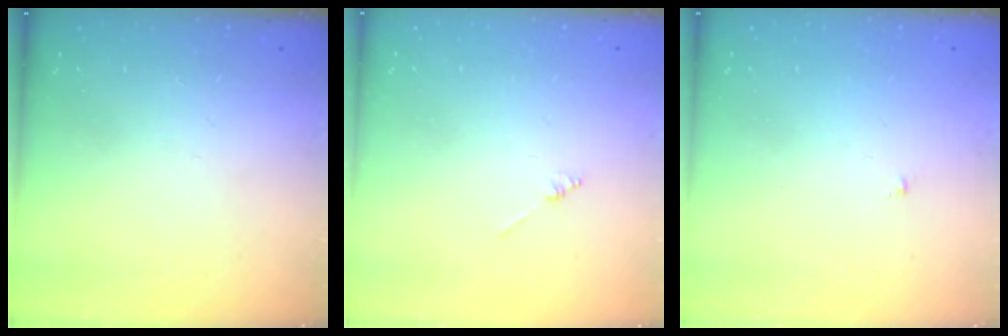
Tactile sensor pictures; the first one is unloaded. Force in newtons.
{"total": 1.3, "press": 1.3, "slide": 0.3}
{"total": 0.6, "press": 0.6, "slide": 0.2}